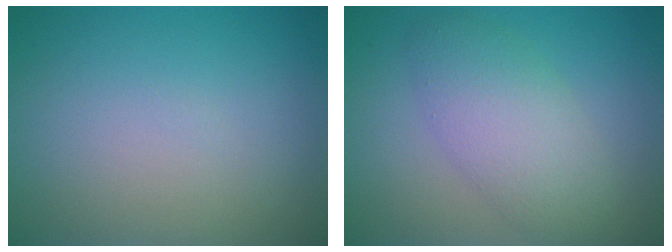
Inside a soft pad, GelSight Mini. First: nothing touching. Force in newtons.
{"total": 4.9, "press": 4.9, "slide": 0.3}